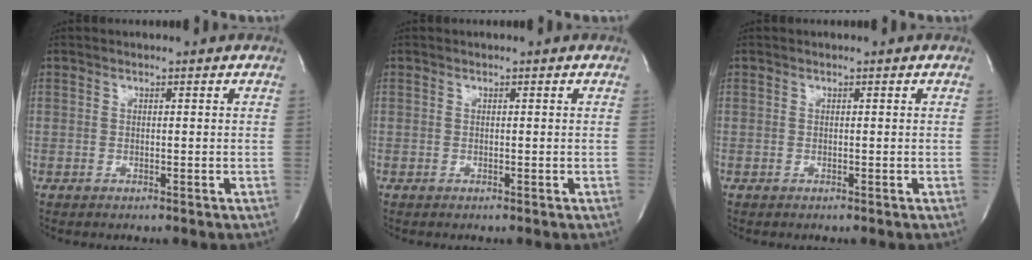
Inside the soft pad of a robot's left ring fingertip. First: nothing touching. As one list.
[{"total": 0.0}, {"total": 0.0}]